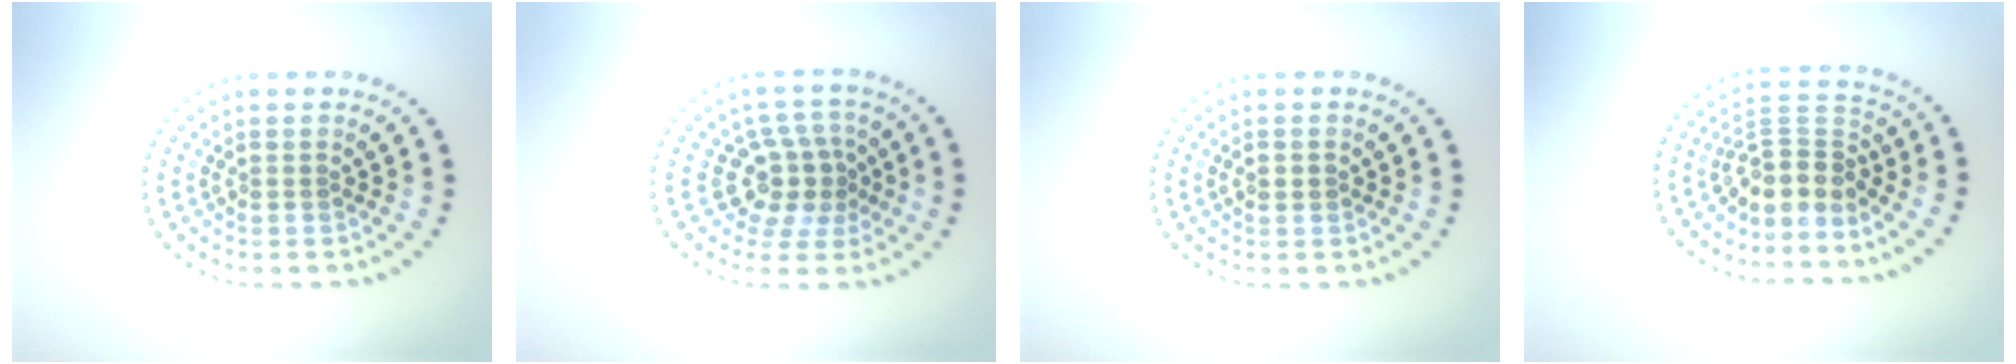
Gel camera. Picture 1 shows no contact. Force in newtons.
{"total": 3.7, "press": 3.1, "slide": 2.0}
{"total": 1.1, "press": 1.1, "slide": 0.0}
{"total": 3.5, "press": 2.7, "slide": 2.3}